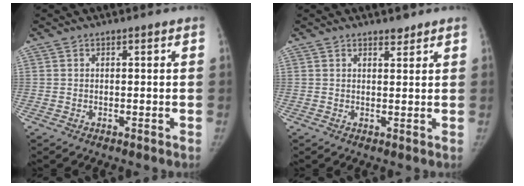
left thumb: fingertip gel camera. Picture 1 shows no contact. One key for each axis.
{"total": 1.8, "fx": 1.5, "fy": 0.8, "fz": 0.4, "tx": 0.003, "ty": -0.012, "tz": 0.021}